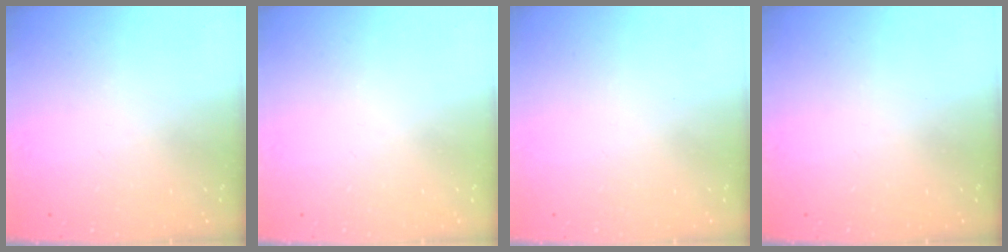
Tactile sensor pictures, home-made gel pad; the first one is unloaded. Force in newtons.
{"total": 0.0}
{"total": 1.7, "press": 1.6, "slide": 0.1}
{"total": 0.0}